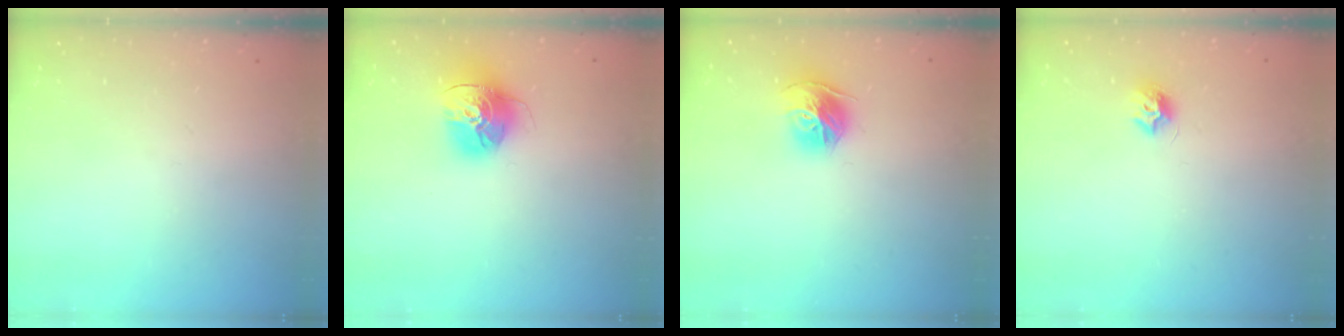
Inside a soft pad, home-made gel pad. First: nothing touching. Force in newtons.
{"total": 16.4, "press": 16.3, "slide": 1.8}
{"total": 12.5, "press": 12.4, "slide": 1.3}
{"total": 7.1, "press": 7.0, "slide": 0.3}